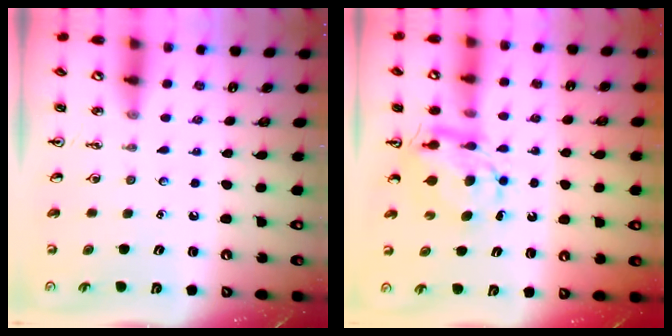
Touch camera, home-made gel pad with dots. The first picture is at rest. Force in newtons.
{"total": 6.9, "press": 6.9, "slide": 0.6}